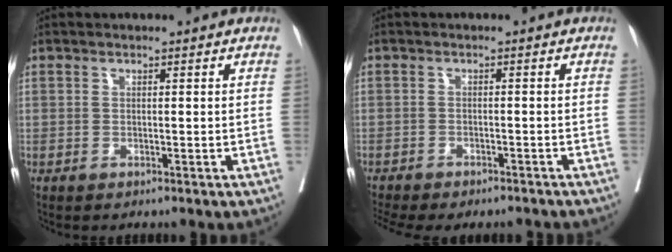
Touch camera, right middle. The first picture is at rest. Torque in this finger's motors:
{"motor_torque": [1.07, -1.07, 0.30, 0.07]}